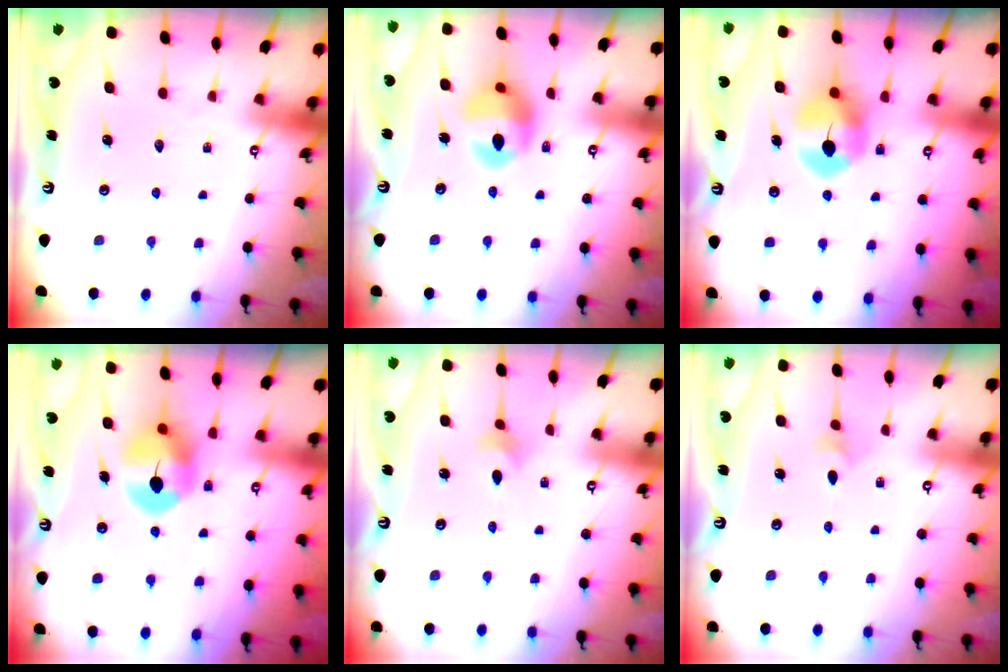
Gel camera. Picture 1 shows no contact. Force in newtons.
{"total": 13.1, "press": 12.3, "slide": 4.4}
{"total": 7.8, "press": 7.8, "slide": 0.2}
{"total": 7.4, "press": 7.4, "slide": 0.3}
{"total": 2.1, "press": 2.0, "slide": 0.5}
{"total": 2.3, "press": 2.3, "slide": 0.5}